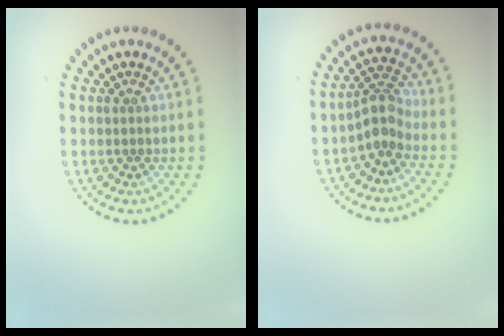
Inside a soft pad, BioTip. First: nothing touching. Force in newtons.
{"total": 2.7, "press": 2.0, "slide": 1.7}